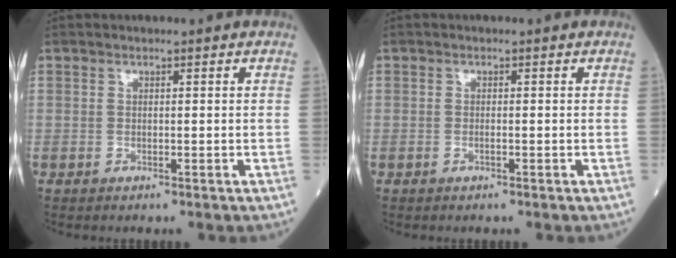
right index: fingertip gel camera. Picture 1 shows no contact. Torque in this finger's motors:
{"motor_torque": [-0.08, -0.05, 0.01, -0.01]}